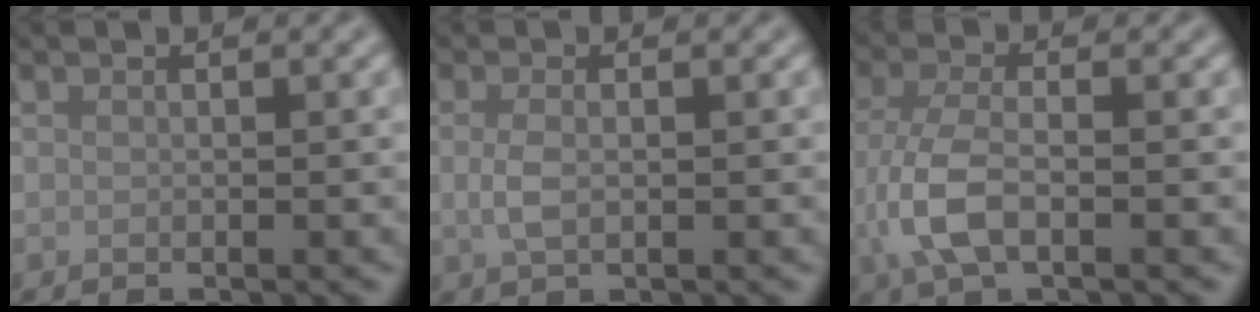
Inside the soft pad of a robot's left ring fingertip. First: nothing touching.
{"total": 1.9, "force": [0.0, 1.0, 1.7], "torque": [-0.042, -0.003, -0.001]}
{"total": 4.8, "force": [-1.2, 2.1, 4.1], "torque": [-0.098, -0.002, -0.030]}